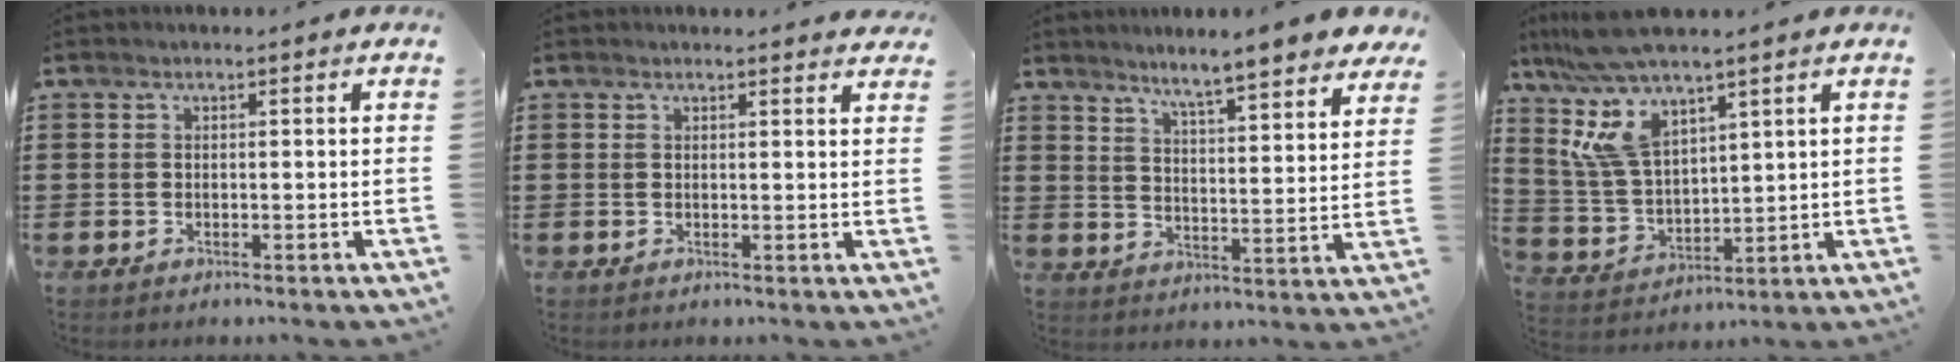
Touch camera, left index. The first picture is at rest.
{"total": 1.4, "force": [1.3, 0.1, 0.4], "torque": [-0.003, -0.003, 0.023]}
{"total": 6.0, "force": [5.5, -0.6, 2.4], "torque": [-0.062, -0.038, 0.089]}
{"total": 10.3, "force": [6.6, 3.2, 7.2], "torque": [-0.178, -0.022, 0.117]}